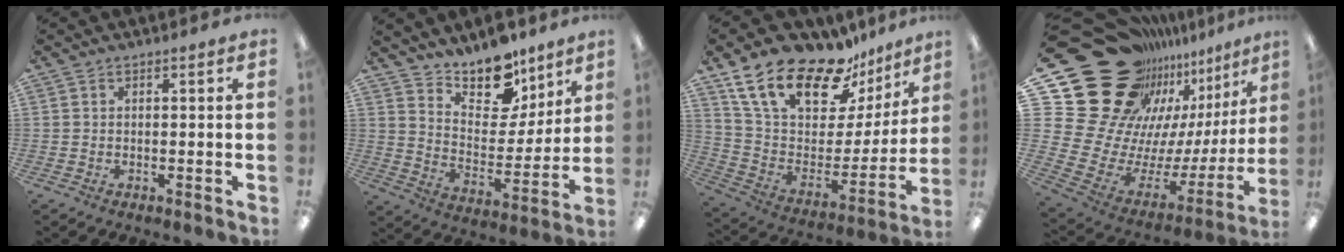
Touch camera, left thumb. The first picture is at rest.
{"total": 13.6, "force": [11.4, 6.1, 4.2], "torque": [-0.069, -0.093, 0.209]}
{"total": 22.4, "force": [16.6, 9.9, 11.2], "torque": [-0.195, -0.111, 0.294]}
{"total": 29.0, "force": [17.2, 18.6, 14.1], "torque": [-0.231, -0.164, 0.374]}